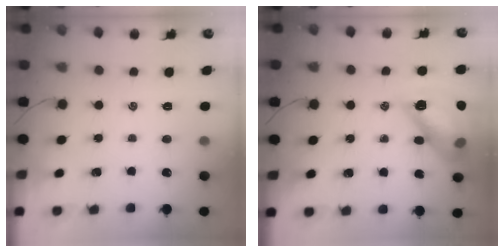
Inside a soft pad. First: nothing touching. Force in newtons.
{"total": 15.1, "press": 14.9, "slide": 2.1}